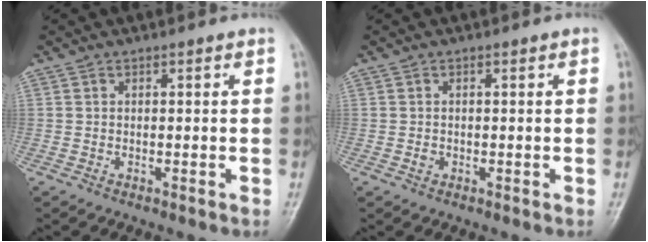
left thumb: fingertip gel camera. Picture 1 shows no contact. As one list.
[{"total": 0.9, "force": [-0.2, 0.7, 0.4], "torque": [-0.004, 0.002, -0.003]}]